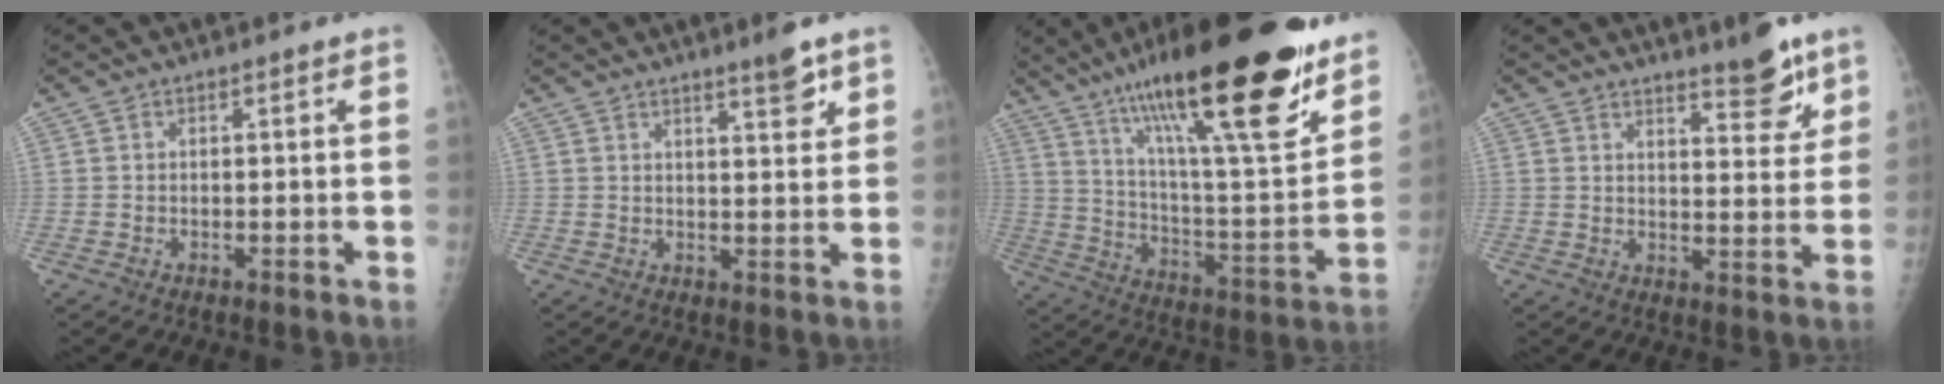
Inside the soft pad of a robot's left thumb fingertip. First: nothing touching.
{"total": 4.6, "force": [3.2, 0.7, 3.2], "torque": [-0.039, -0.024, 0.046]}
{"total": 30.9, "force": [19.8, 6.8, 22.7], "torque": [-0.342, -0.061, 0.325]}
{"total": 7.9, "force": [5.9, 2.0, 4.9], "torque": [-0.046, -0.046, 0.087]}